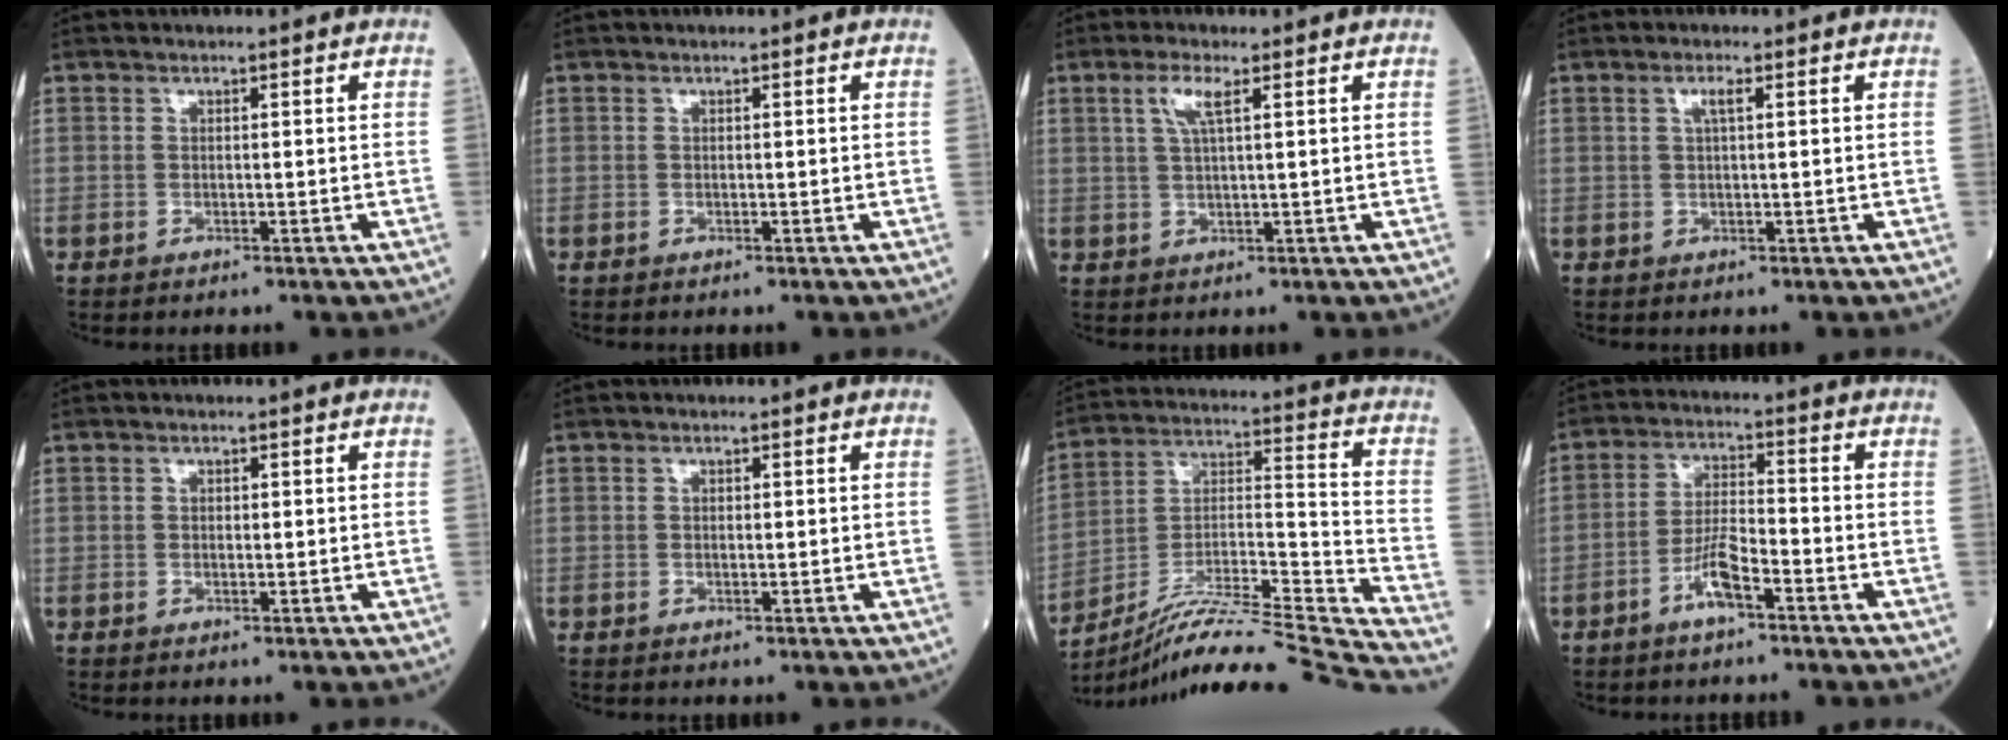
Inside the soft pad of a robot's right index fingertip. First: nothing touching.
{"total": 0.0}
{"total": 3.6, "force": [1.6, 0.3, 3.2], "torque": [-0.074, 0.005, 0.032]}
{"total": 1.7, "force": [0.6, 0.1, 1.6], "torque": [-0.034, 0.003, 0.010]}
{"total": 0.8, "force": [0.1, 0.5, 0.7], "torque": [-0.012, 0.001, 0.002]}
{"total": 0.6, "force": [0.1, 0.3, 0.5], "torque": [-0.012, 0.000, 0.001]}
{"total": 23.7, "force": [-21.5, -2.3, 9.9], "torque": [-0.159, -0.007, -0.350]}
{"total": 5.6, "force": [-3.3, 1.0, 4.5], "torque": [-0.091, 0.007, -0.063]}